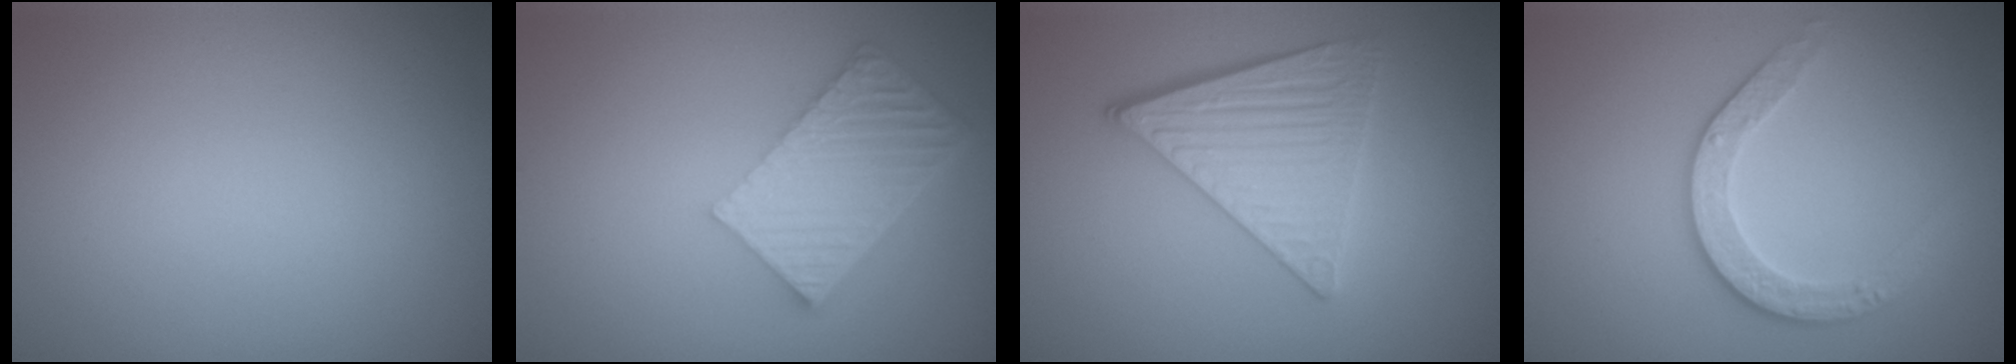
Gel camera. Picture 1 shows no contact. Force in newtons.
{"total": 6.2, "press": 4.3, "slide": 4.5}
{"total": 4.8, "press": 3.9, "slide": 2.8}
{"total": 2.9, "press": 2.7, "slide": 1.1}